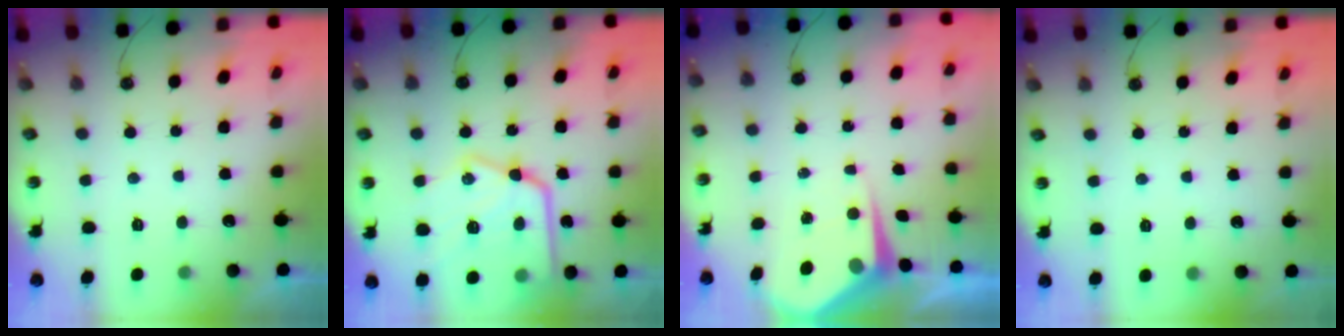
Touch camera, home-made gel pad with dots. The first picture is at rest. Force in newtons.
{"total": 22.0, "press": 21.9, "slide": 1.8}
{"total": 5.9, "press": 5.9, "slide": 0.6}
{"total": 2.2, "press": 2.1, "slide": 0.3}